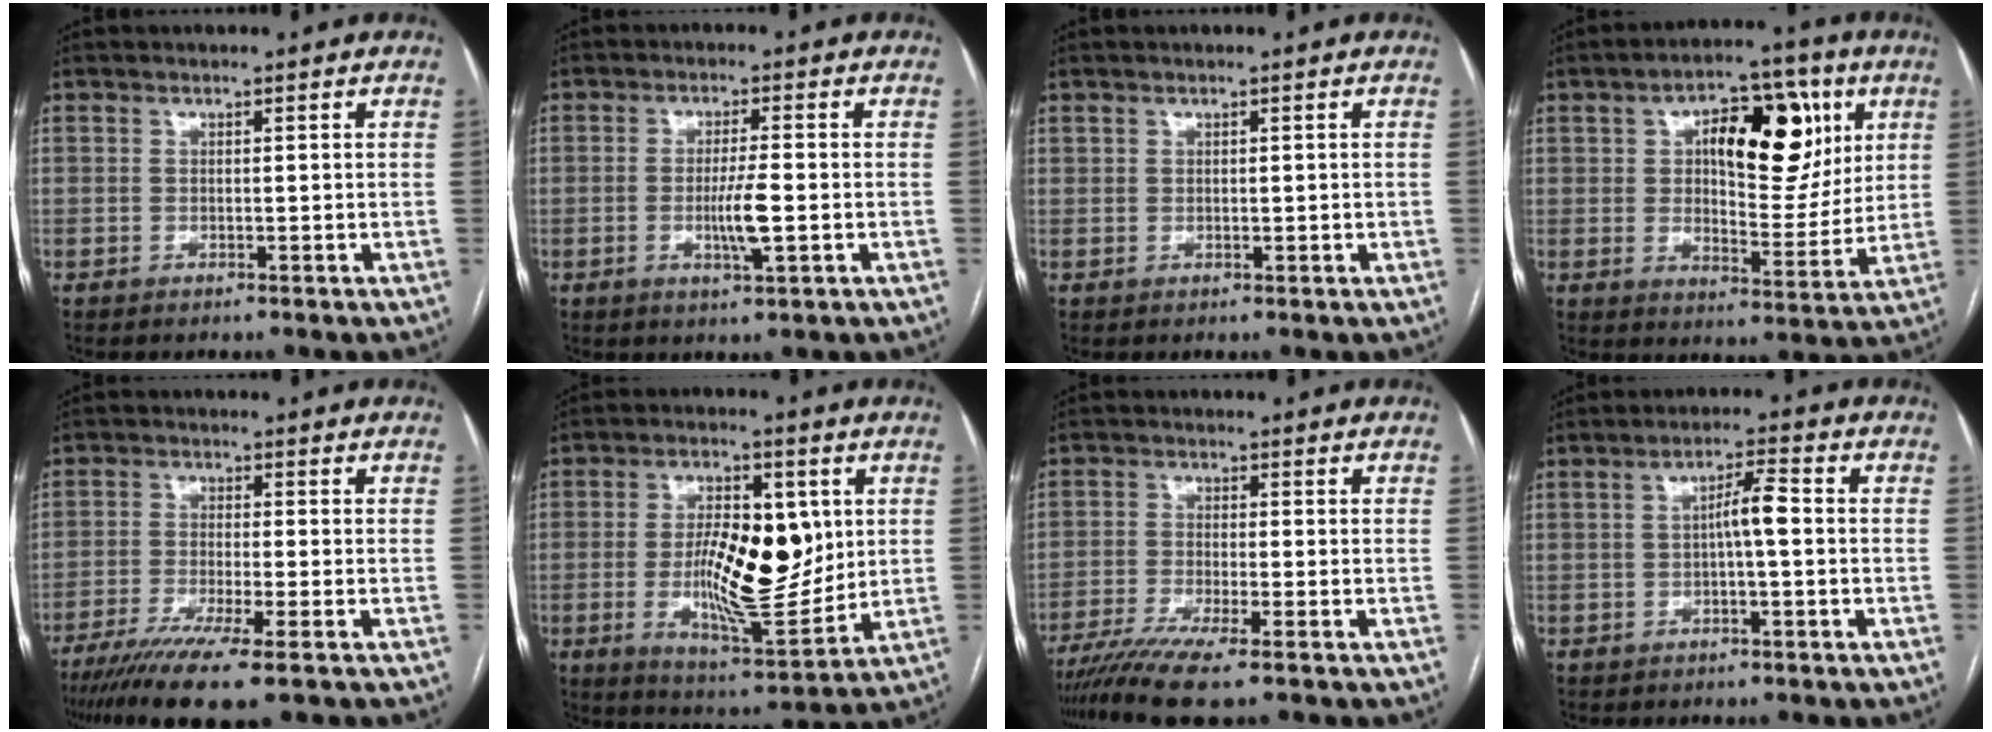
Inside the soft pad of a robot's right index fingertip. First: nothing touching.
{"total": 5.2, "force": [-1.1, 0.3, 5.0], "torque": [-0.097, -0.010, -0.019]}
{"total": 0.6, "force": [0.4, 0.4, 0.3], "torque": [-0.002, 0.001, 0.007]}
{"total": 15.6, "force": [5.2, 6.9, 13.0], "torque": [-0.181, 0.026, 0.083]}
{"total": 10.9, "force": [-7.5, 0.1, 7.9], "torque": [-0.130, -0.026, -0.122]}
{"total": 14.9, "force": [0.8, 5.1, 14.0], "torque": [-0.245, -0.002, 0.019]}
{"total": 7.1, "force": [-5.4, -0.4, 4.5], "torque": [-0.073, -0.016, -0.093]}
{"total": 4.0, "force": [-0.2, 0.5, 4.0], "torque": [-0.067, 0.011, -0.003]}